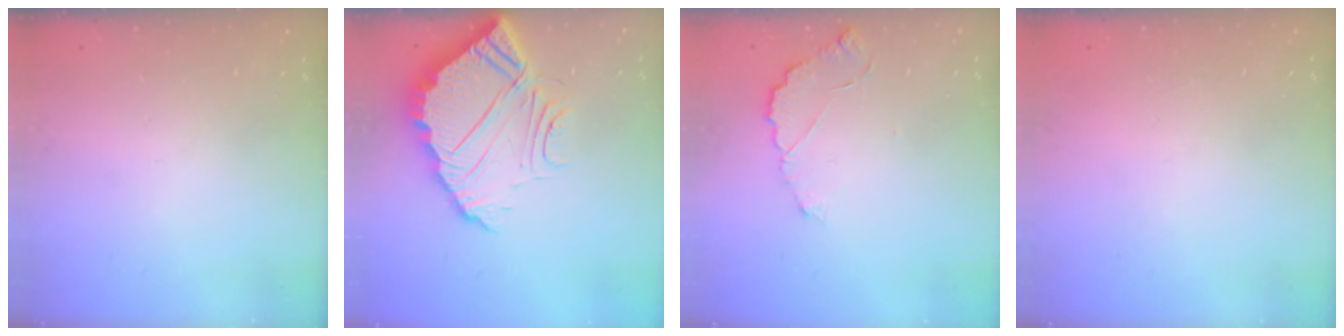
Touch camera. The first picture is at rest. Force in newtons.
{"total": 9.9, "press": 9.9, "slide": 0.6}
{"total": 5.8, "press": 5.8, "slide": 0.4}
{"total": 2.3, "press": 2.3, "slide": 0.1}